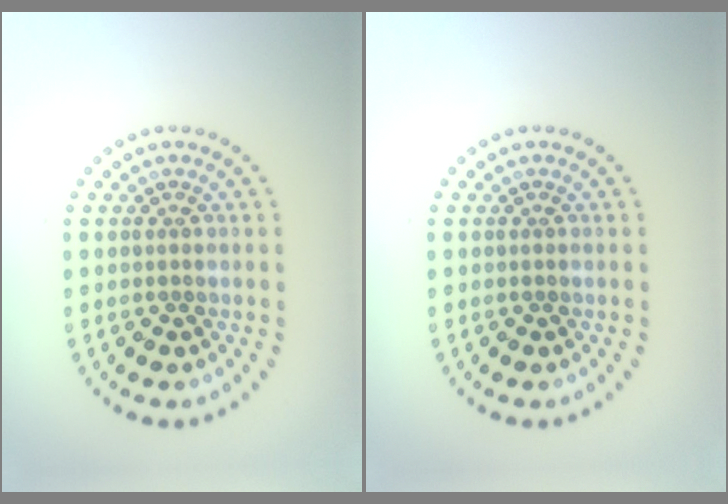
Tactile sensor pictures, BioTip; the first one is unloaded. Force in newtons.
{"total": 0.0}